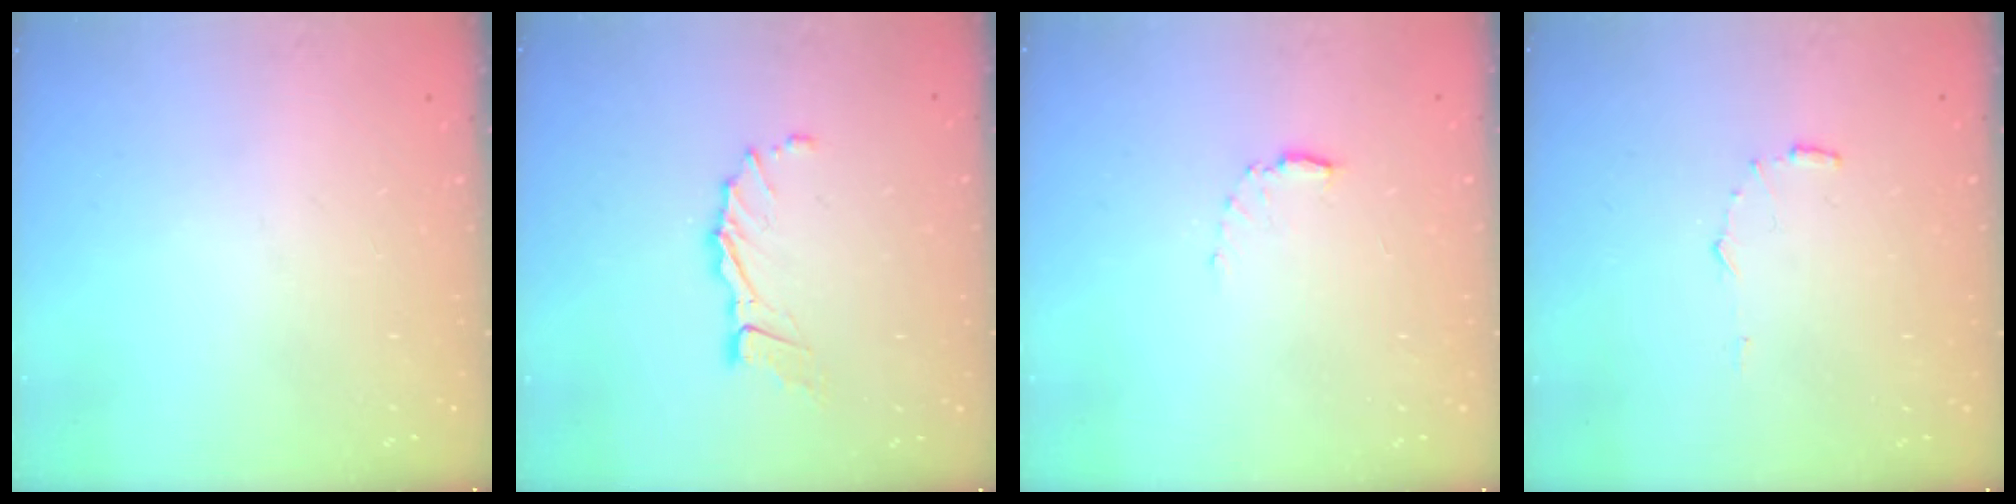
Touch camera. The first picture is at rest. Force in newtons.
{"total": 8.5, "press": 8.4, "slide": 0.9}
{"total": 4.7, "press": 4.7, "slide": 0.6}
{"total": 5.7, "press": 5.7, "slide": 0.4}